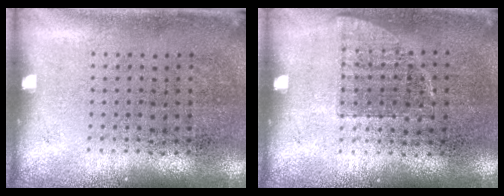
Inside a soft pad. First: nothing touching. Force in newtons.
{"total": 0.7, "press": 0.7, "slide": 0.3}